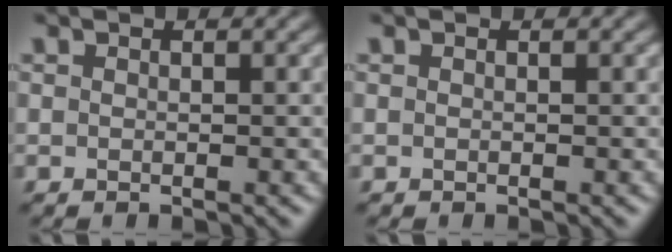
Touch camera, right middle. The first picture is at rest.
{"total": 0.0}